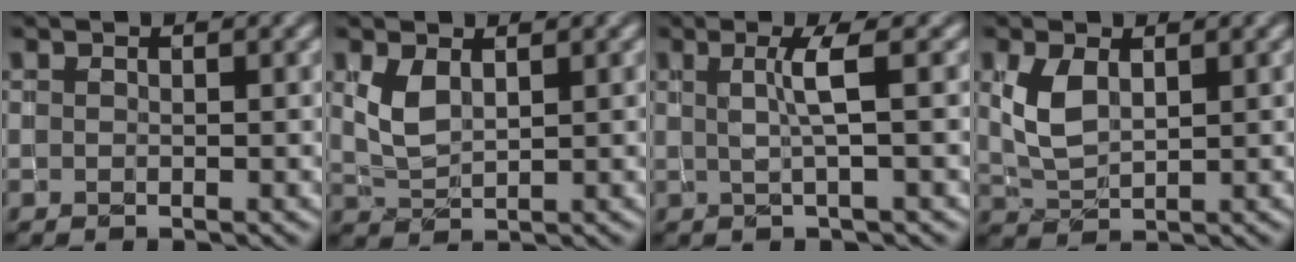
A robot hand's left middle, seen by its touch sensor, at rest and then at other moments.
{"total": 2.4, "force": [0.9, 1.3, 1.8], "torque": [-0.047, -0.002, 0.024]}
{"total": 2.4, "force": [0.1, 0.3, 2.4], "torque": [-0.044, -0.001, -0.001]}
{"total": 3.3, "force": [0.9, 1.9, 2.6], "torque": [-0.068, 0.001, 0.024]}